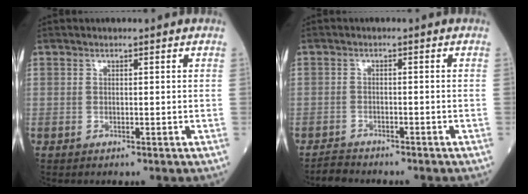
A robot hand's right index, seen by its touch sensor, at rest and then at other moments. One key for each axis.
{"total": 3.1, "fx": -2.8, "fy": 1.2, "fz": 0.1, "tx": -0.015, "ty": -0.006, "tz": -0.049}